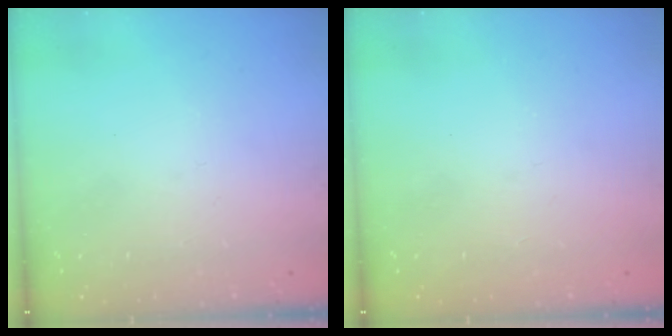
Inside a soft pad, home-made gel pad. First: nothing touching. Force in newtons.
{"total": 1.3, "press": 1.0, "slide": 0.7}